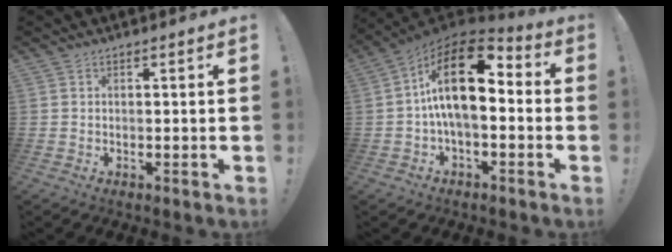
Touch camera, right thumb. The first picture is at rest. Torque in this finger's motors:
{"motor_torque": [1.98, 3.03, 1.22, -0.85, 0.54]}